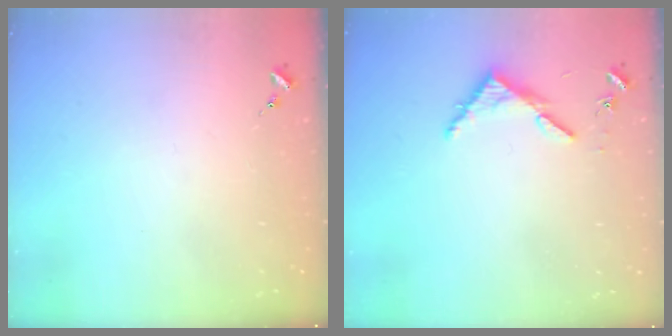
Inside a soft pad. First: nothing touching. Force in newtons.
{"total": 3.9, "press": 3.9, "slide": 0.3}